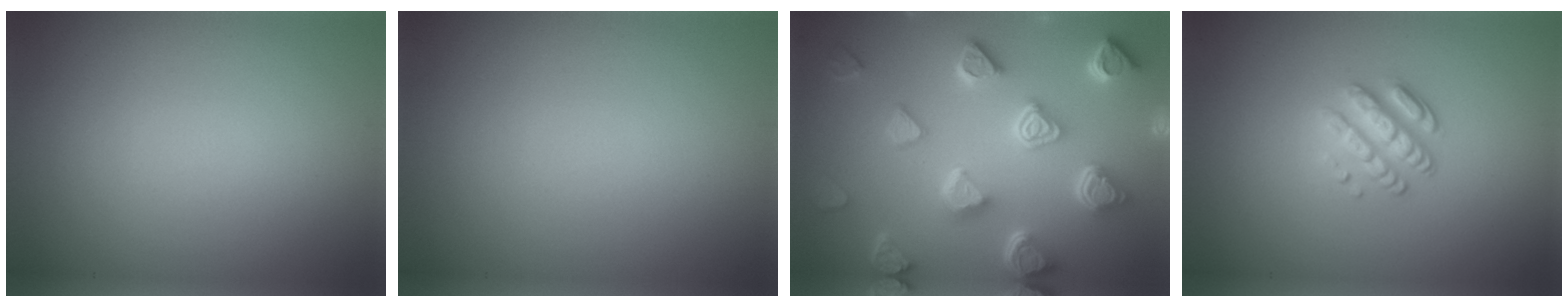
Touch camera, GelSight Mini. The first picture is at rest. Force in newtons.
{"total": 0.0}
{"total": 7.4, "press": 5.9, "slide": 4.4}
{"total": 3.2, "press": 2.5, "slide": 2.0}